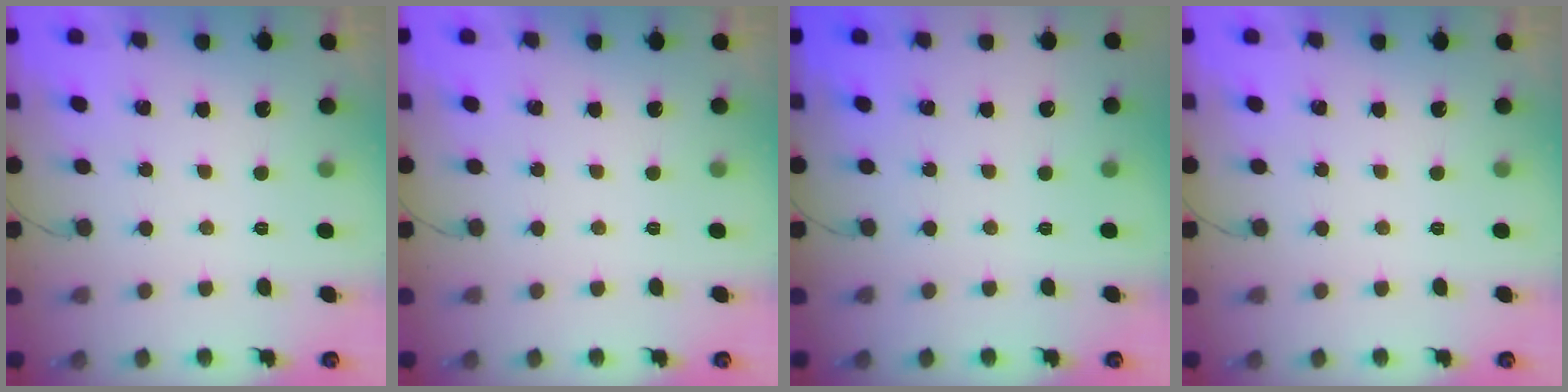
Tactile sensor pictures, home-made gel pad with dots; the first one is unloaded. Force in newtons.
{"total": 0.0}
{"total": 0.0}
{"total": 0.0}